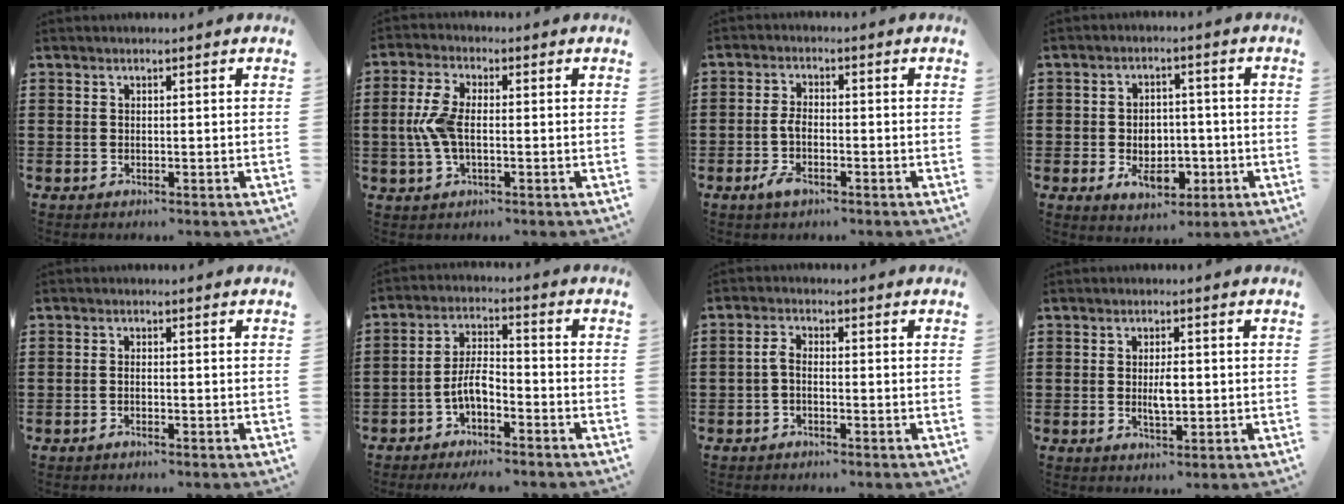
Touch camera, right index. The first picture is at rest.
{"total": 6.0, "force": [-0.4, 2.8, 5.3], "torque": [-0.133, -0.005, -0.017]}
{"total": 3.5, "force": [-1.4, 1.7, 2.7], "torque": [-0.061, -0.002, -0.030]}
{"total": 5.8, "force": [-1.7, 4.1, 3.7], "torque": [-0.051, 0.005, -0.032]}
{"total": 0.7, "force": [-0.5, 0.0, 0.5], "torque": [-0.009, -0.005, -0.008]}
{"total": 5.5, "force": [-3.1, 1.9, 4.1], "torque": [-0.106, -0.001, -0.069]}
{"total": 1.9, "force": [-0.9, 0.7, 1.5], "torque": [-0.043, -0.002, -0.022]}
{"total": 3.1, "force": [-0.1, 1.1, 2.8], "torque": [-0.054, 0.000, -0.001]}